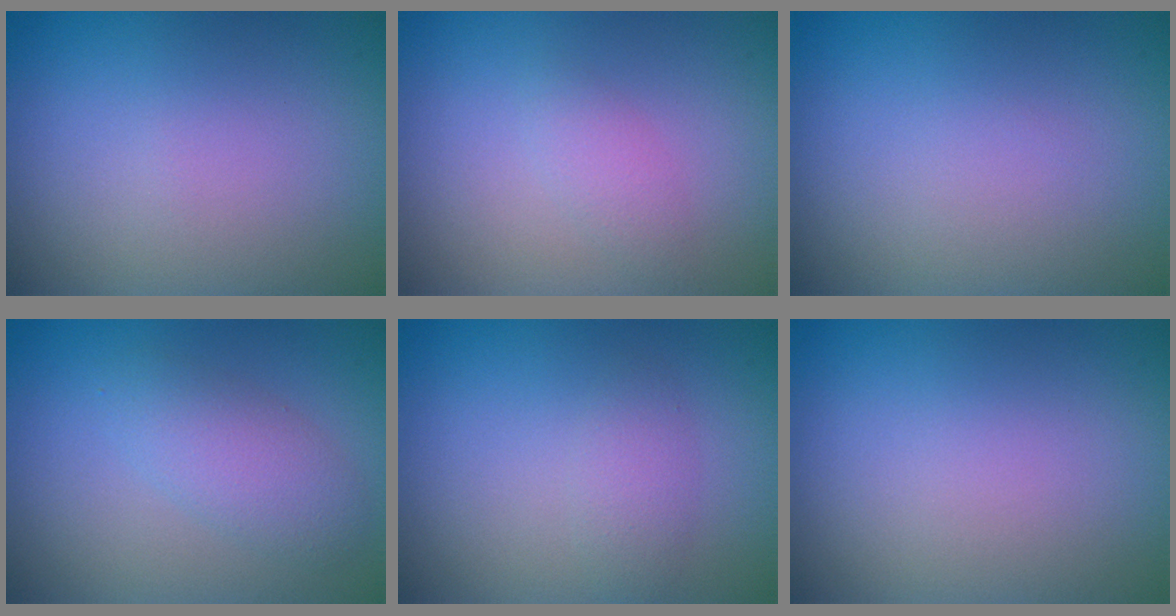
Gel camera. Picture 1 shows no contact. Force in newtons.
{"total": 1.4, "press": 1.4, "slide": 0.1}
{"total": 0.0}
{"total": 2.8, "press": 2.8, "slide": 0.1}
{"total": 1.5, "press": 1.5, "slide": 0.0}
{"total": 0.0}